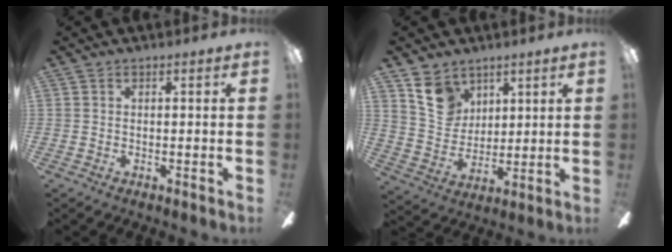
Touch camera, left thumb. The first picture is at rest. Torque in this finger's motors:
{"motor_torque": [0.83, 0.53, 0.56, -0.37, 0.02]}